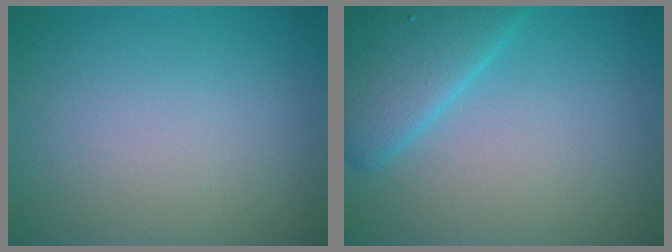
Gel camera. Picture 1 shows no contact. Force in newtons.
{"total": 5.5, "press": 5.5, "slide": 0.3}